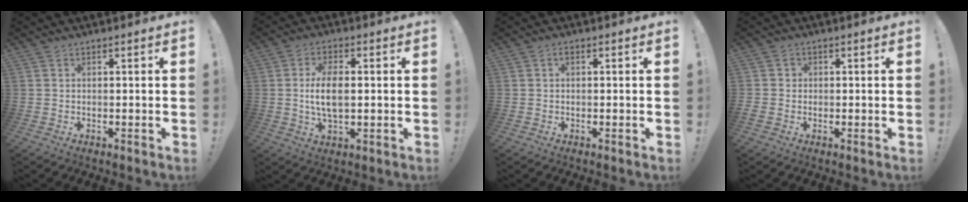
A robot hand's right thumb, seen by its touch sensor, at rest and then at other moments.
{"total": 8.8, "force": [0.2, 4.4, 7.6], "torque": [-0.146, -0.005, -0.001]}
{"total": 0.9, "force": [0.0, 0.4, 0.8], "torque": [-0.025, 0.007, 0.000]}
{"total": 2.0, "force": [-0.1, 1.9, 0.8], "torque": [-0.008, 0.001, -0.003]}